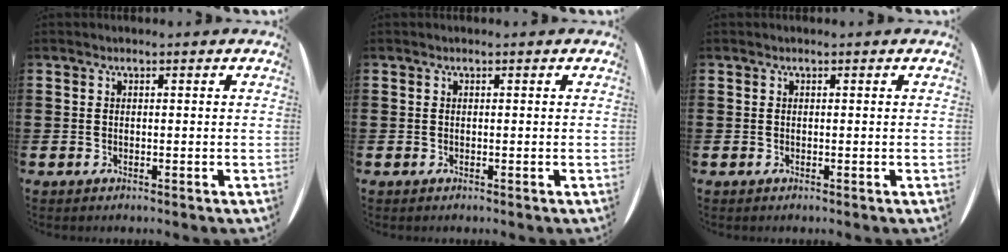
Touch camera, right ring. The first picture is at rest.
{"total": 0.0}
{"total": 0.0}